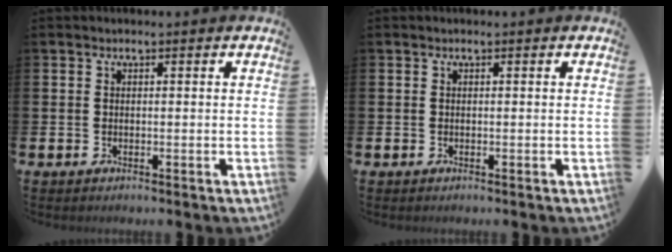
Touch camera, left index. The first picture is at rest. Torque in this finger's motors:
{"motor_torque": [-0.02, -0.02, 0.05, 0.00]}